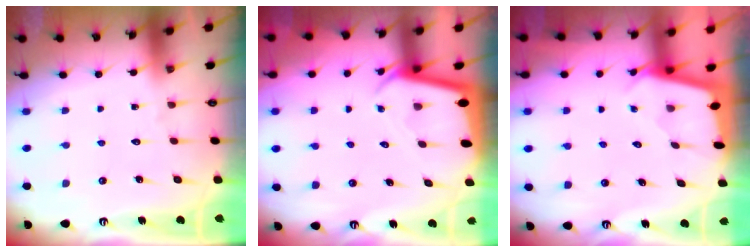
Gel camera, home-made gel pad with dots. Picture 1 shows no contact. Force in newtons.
{"total": 2.0, "press": 2.0, "slide": 0.1}
{"total": 1.7, "press": 1.7, "slide": 0.0}